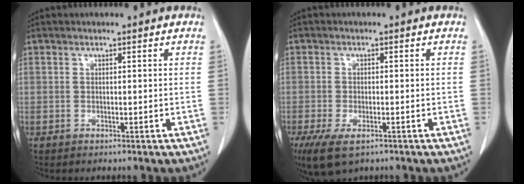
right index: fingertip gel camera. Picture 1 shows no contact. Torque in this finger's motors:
{"motor_torque": [0.67, -0.53, 0.31, 0.07]}